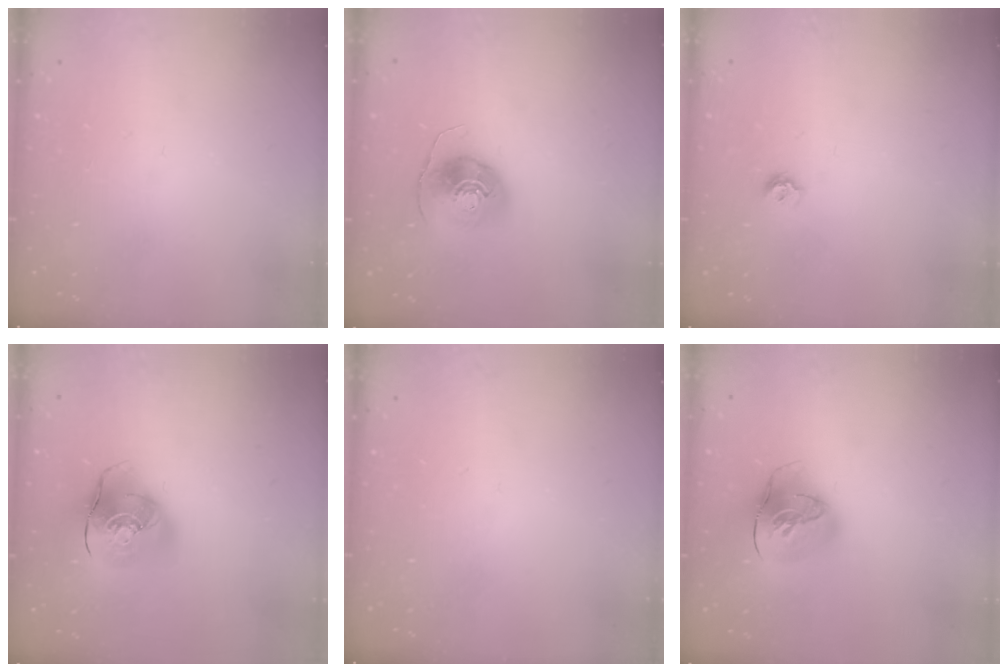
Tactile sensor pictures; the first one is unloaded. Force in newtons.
{"total": 8.8, "press": 8.7, "slide": 1.0}
{"total": 5.7, "press": 5.7, "slide": 0.6}
{"total": 14.9, "press": 14.7, "slide": 2.5}
{"total": 0.0}
{"total": 18.0, "press": 17.9, "slide": 2.5}